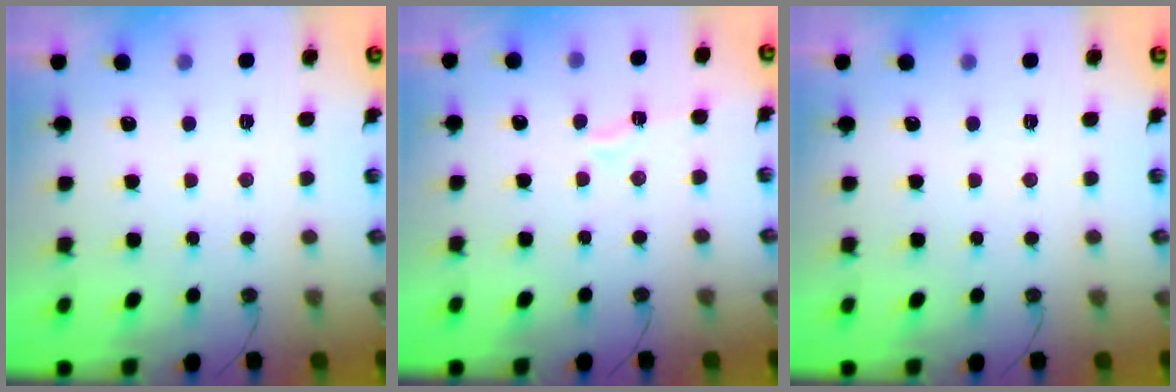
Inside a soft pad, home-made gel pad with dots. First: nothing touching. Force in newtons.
{"total": 5.2, "press": 4.7, "slide": 2.3}
{"total": 0.0}